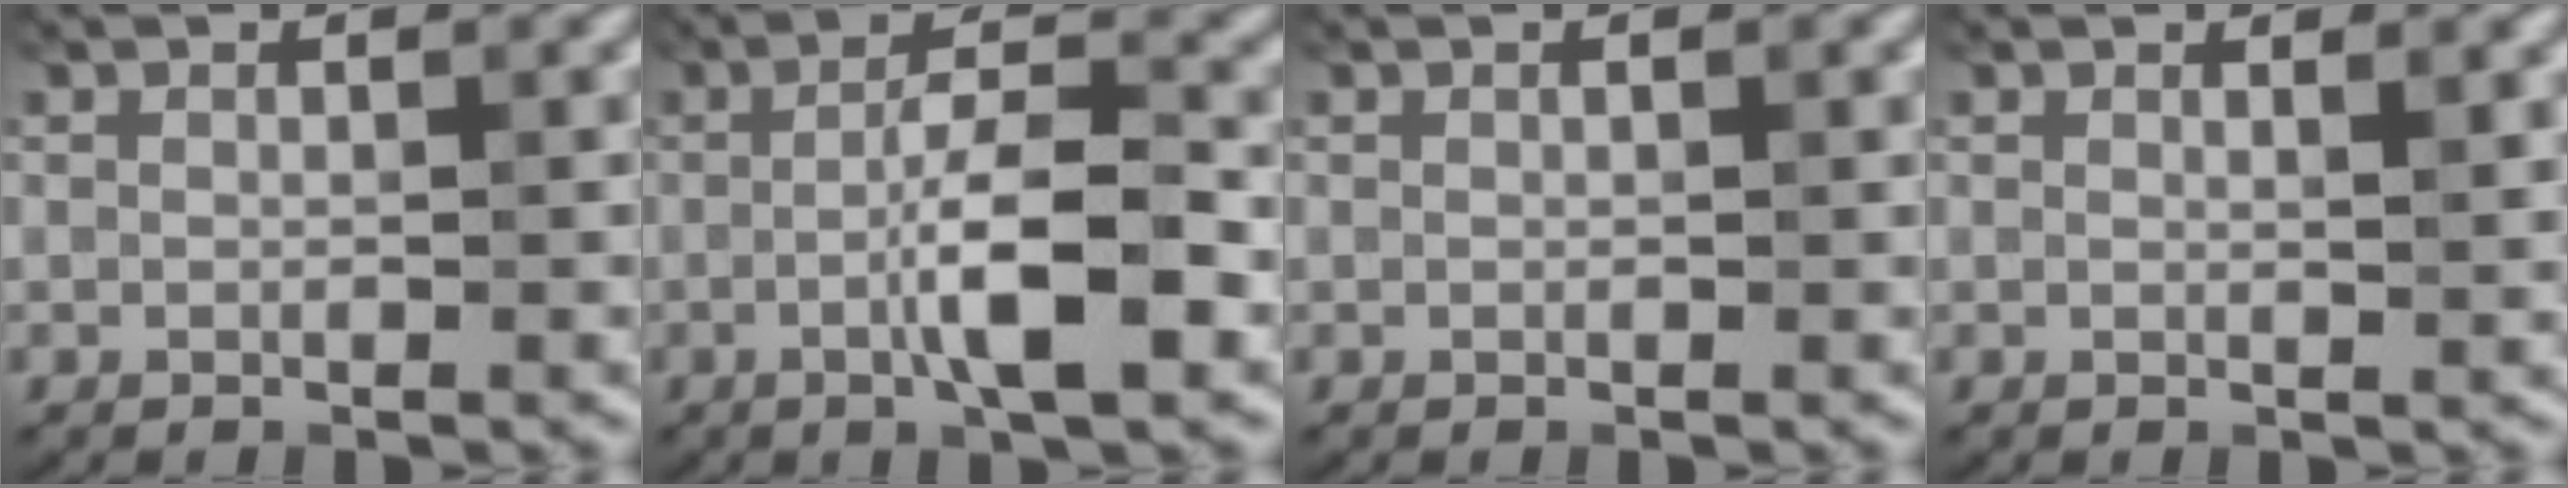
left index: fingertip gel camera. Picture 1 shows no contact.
{"total": 6.2, "force": [-1.6, 1.0, 5.9], "torque": [-0.105, 0.013, -0.033]}
{"total": 0.7, "force": [0.3, 0.1, 0.6], "torque": [-0.012, 0.004, 0.006]}
{"total": 1.3, "force": [0.8, 0.0, 1.0], "torque": [-0.017, 0.002, 0.013]}